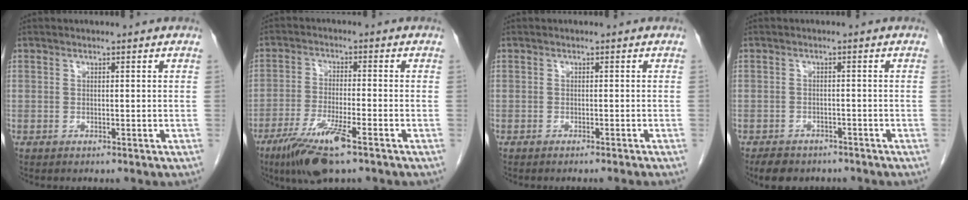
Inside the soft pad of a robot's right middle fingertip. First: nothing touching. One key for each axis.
{"total": 9.3, "fx": -5.7, "fy": 0.9, "fz": 7.2, "tx": -0.143, "ty": -0.023, "tz": -0.101}
{"total": 2.2, "fx": -1.9, "fy": -0.6, "fz": 1.0, "tx": -0.009, "ty": 0.005, "tz": -0.025}
{"total": 5.6, "fx": -4.6, "fy": 2.7, "fz": 1.9, "tx": -0.033, "ty": -0.002, "tz": -0.062}